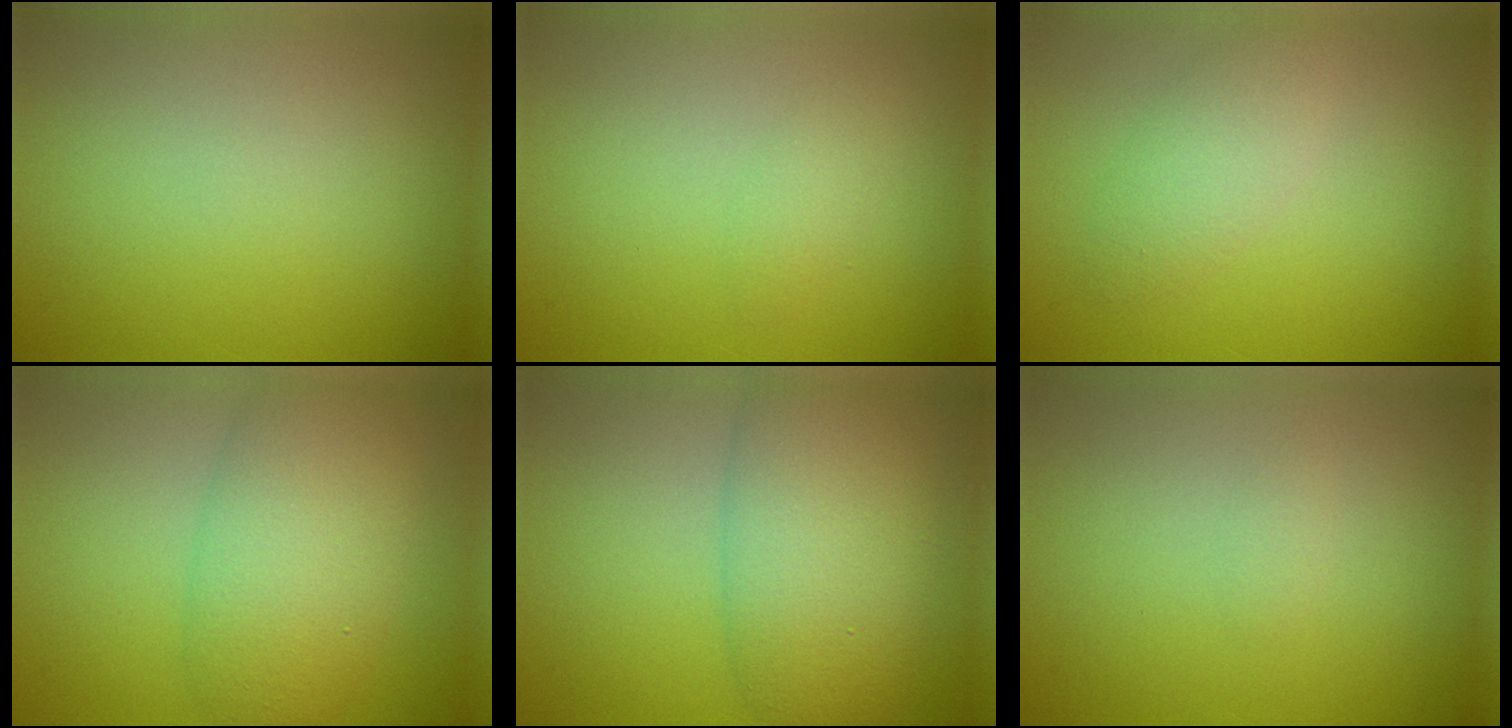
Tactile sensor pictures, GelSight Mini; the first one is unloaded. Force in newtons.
{"total": 1.0, "press": 1.0, "slide": 0.1}
{"total": 2.4, "press": 2.4, "slide": 0.2}
{"total": 6.8, "press": 6.8, "slide": 0.2}
{"total": 7.7, "press": 7.7, "slide": 0.3}
{"total": 0.6, "press": 0.6, "slide": 0.0}